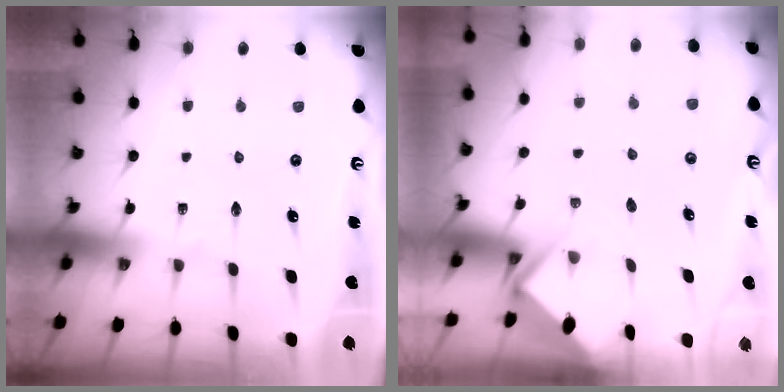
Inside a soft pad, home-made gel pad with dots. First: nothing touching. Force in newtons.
{"total": 2.9, "press": 2.9, "slide": 0.2}